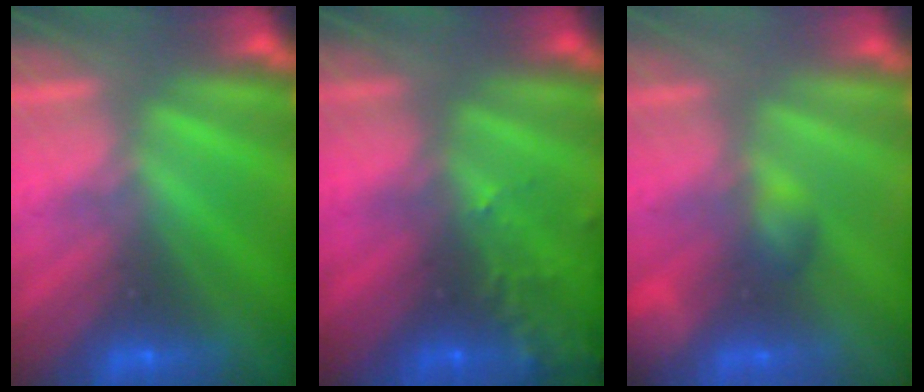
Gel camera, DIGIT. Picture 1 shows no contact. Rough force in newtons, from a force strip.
{"total": 6.5}
{"total": 3.2}